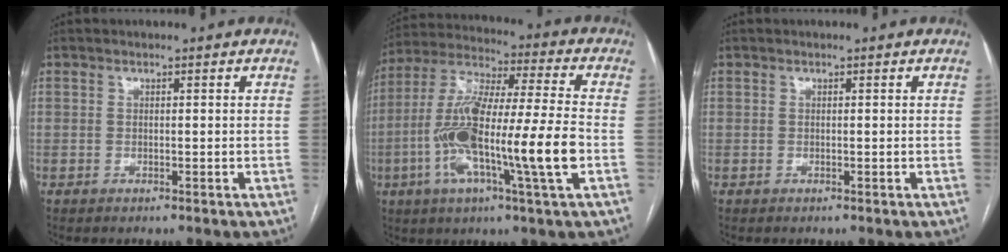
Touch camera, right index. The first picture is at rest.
{"total": 19.1, "force": [-4.5, 0.9, 18.6], "torque": [-0.359, -0.004, -0.085]}
{"total": 0.0}